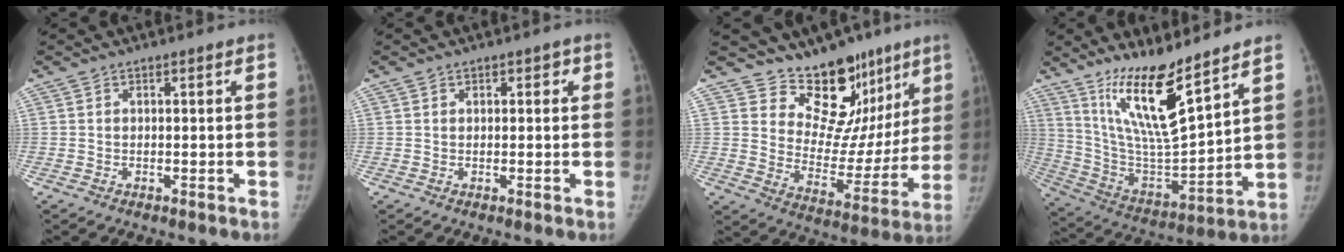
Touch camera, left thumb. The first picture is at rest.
{"total": 1.6, "force": [0.8, 1.2, 0.6], "torque": [0.010, -0.001, 0.005]}
{"total": 17.4, "force": [13.5, 9.3, 6.0], "torque": [-0.016, -0.099, 0.196]}
{"total": 17.4, "force": [12.0, 3.3, 12.2], "torque": [-0.196, -0.081, 0.236]}